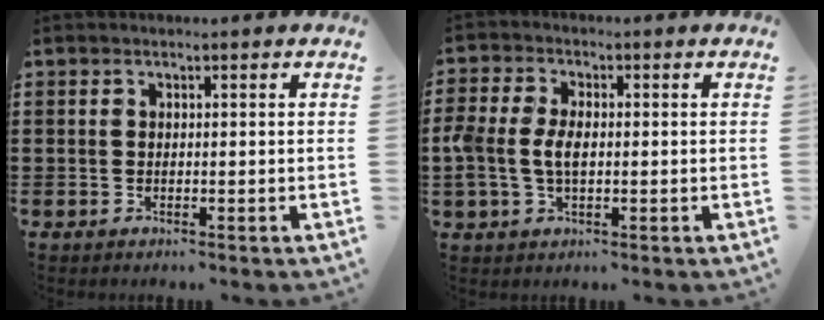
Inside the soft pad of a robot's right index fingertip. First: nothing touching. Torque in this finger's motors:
{"motor_torque": [0.54, -0.49, 0.31, 0.19]}